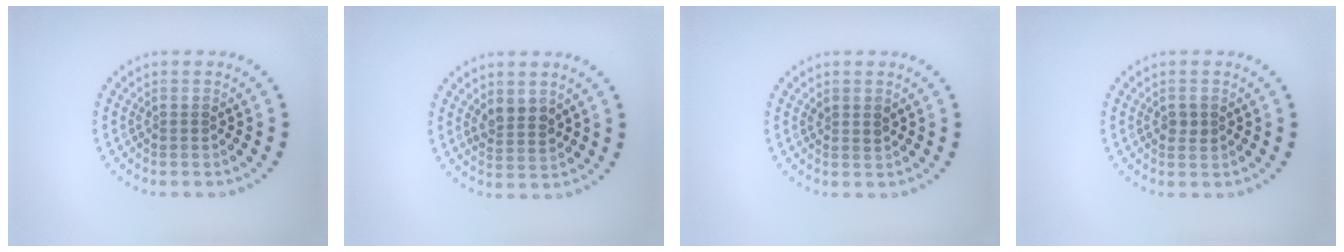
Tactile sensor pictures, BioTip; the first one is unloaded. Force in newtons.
{"total": 2.1, "press": 1.9, "slide": 0.9}
{"total": 0.9, "press": 0.9, "slide": 0.3}
{"total": 1.2, "press": 1.2, "slide": 0.1}